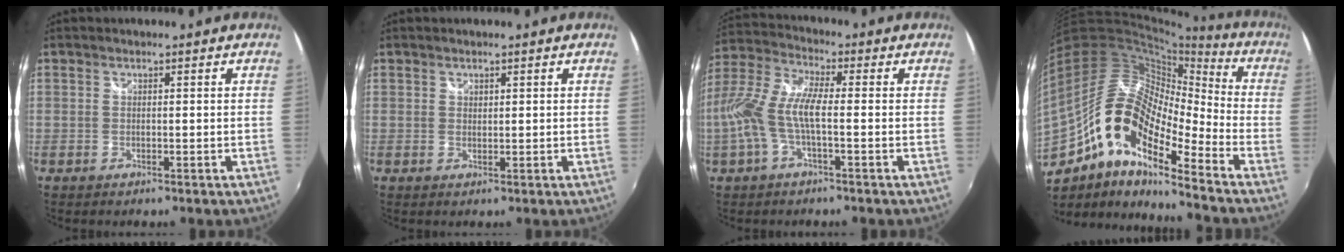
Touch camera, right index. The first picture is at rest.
{"total": 0.8, "force": [0.5, 0.6, 0.1], "torque": [-0.001, 0.001, 0.007]}
{"total": 10.7, "force": [-2.3, 2.7, 10.1], "torque": [-0.214, 0.002, -0.045]}
{"total": 19.4, "force": [-9.1, 7.1, 15.6], "torque": [-0.268, -0.009, -0.187]}